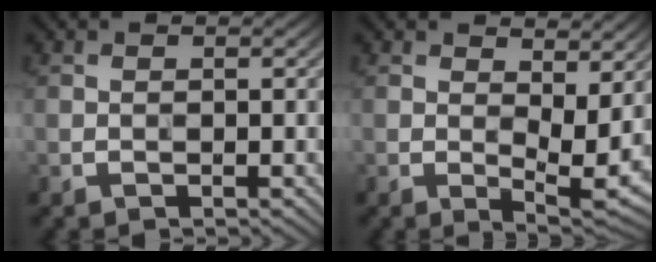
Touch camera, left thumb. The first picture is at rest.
{"total": 6.8, "force": [2.0, 2.8, 5.8], "torque": [-0.098, -0.003, 0.035]}